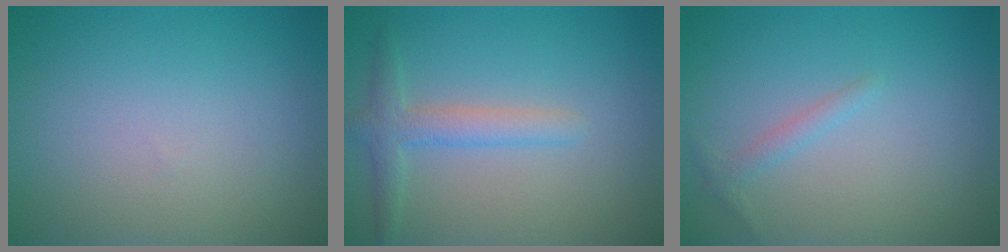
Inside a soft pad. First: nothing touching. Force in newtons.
{"total": 2.5, "press": 2.5, "slide": 0.1}
{"total": 1.1, "press": 1.1, "slide": 0.1}